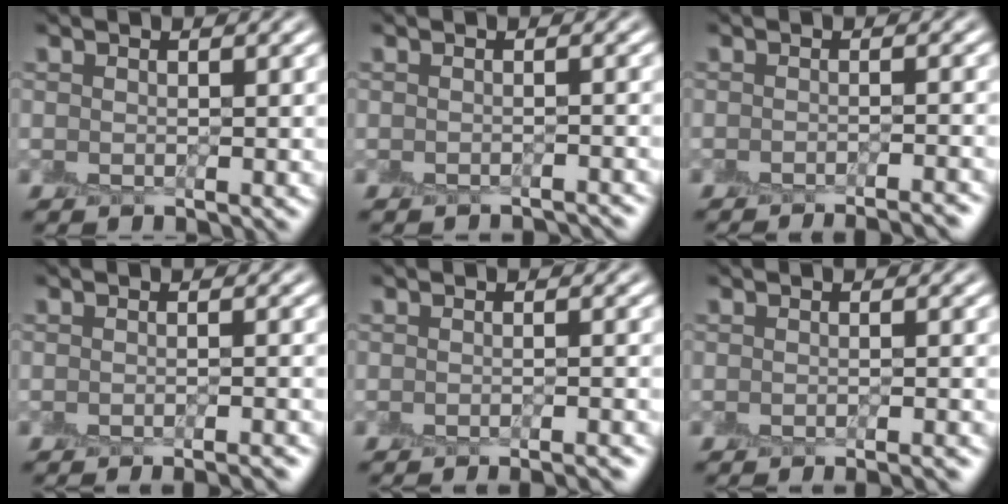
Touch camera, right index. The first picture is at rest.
{"total": 2.2, "force": [-2.2, 0.0, -0.2], "torque": [0.006, -0.013, -0.031]}
{"total": 4.3, "force": [-3.9, 0.6, 1.8], "torque": [-0.016, 0.001, -0.044]}
{"total": 3.3, "force": [-3.1, 0.3, 1.3], "torque": [-0.010, -0.007, -0.034]}
{"total": 3.1, "force": [-2.9, 0.2, 1.1], "torque": [-0.009, -0.010, -0.034]}
{"total": 2.5, "force": [-2.3, 0.1, 0.9], "torque": [-0.003, -0.011, -0.028]}